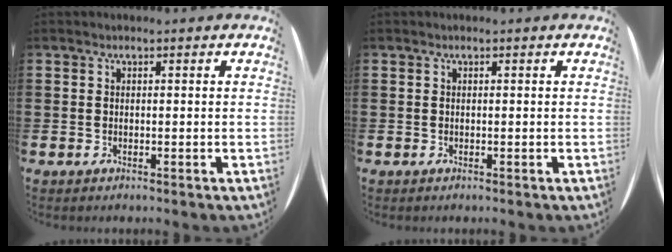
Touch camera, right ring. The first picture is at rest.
{"total": 0.0}